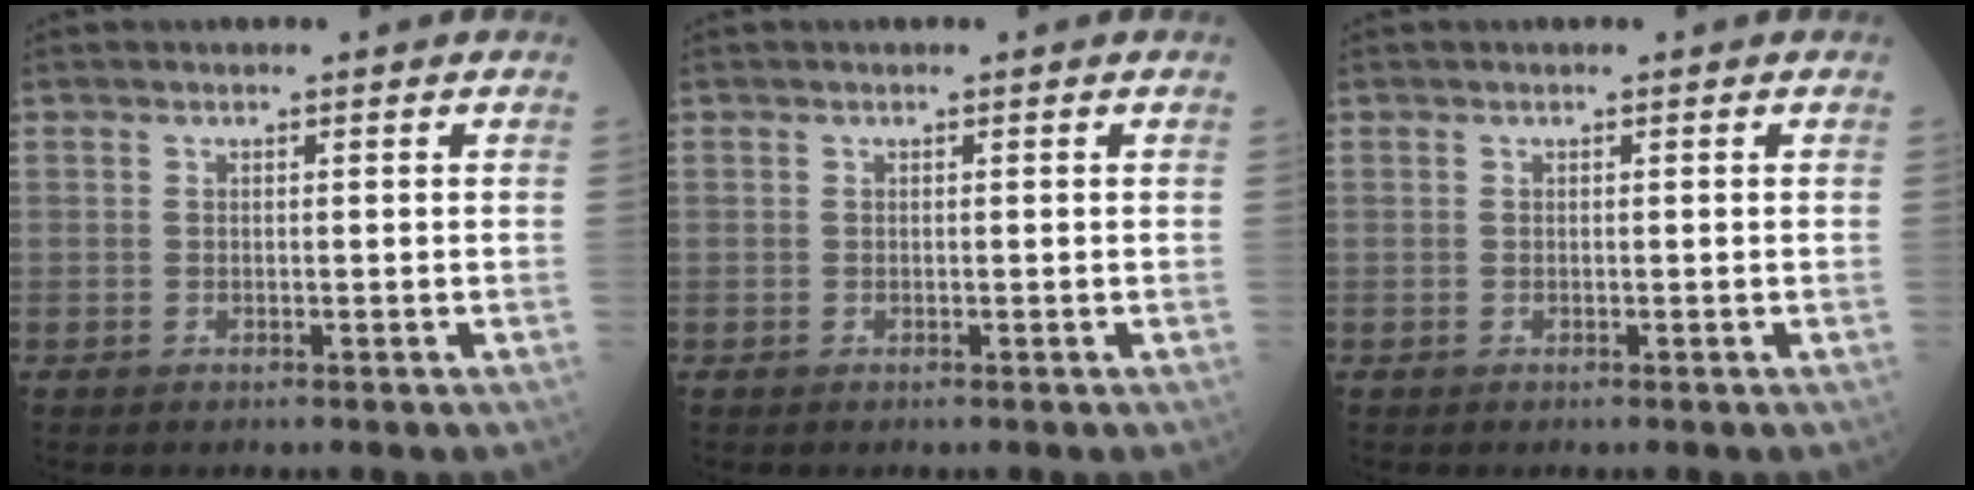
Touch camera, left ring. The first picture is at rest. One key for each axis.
{"total": 0.0}
{"total": 0.0}